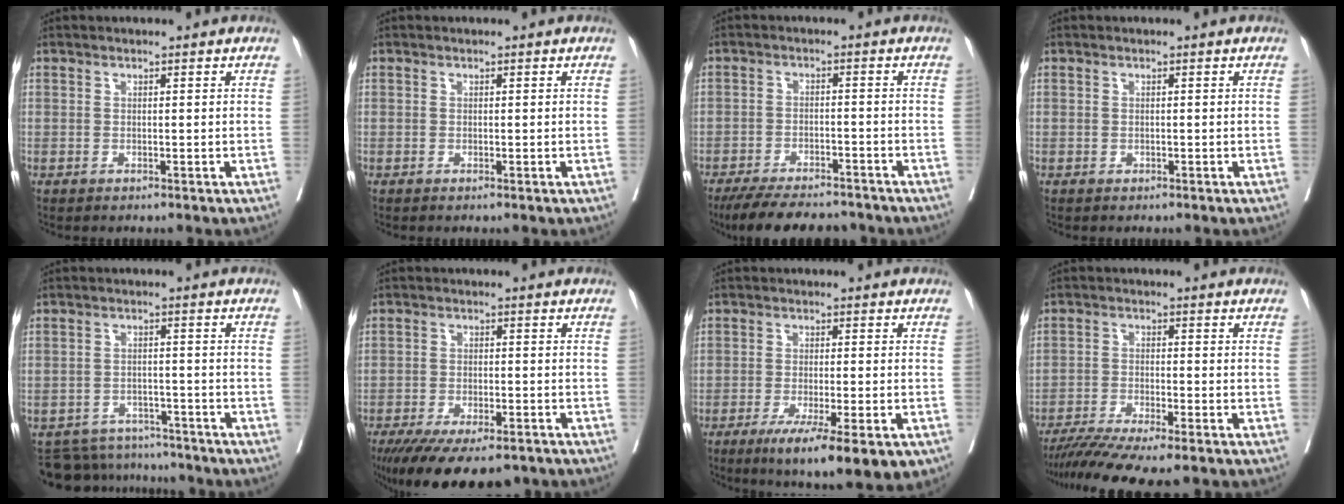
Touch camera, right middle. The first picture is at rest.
{"total": 0.0}
{"total": 11.5, "force": [-10.1, 3.3, 4.4], "torque": [-0.066, -0.003, -0.148]}
{"total": 0.0}
{"total": 8.8, "force": [-8.4, 2.7, 0.0], "torque": [0.004, 0.012, -0.117]}
{"total": 14.6, "force": [-11.1, 5.2, 8.0], "torque": [-0.142, -0.023, -0.162]}
{"total": 11.7, "force": [-6.8, 1.9, 9.3], "torque": [-0.114, -0.022, -0.102]}
{"total": 9.6, "force": [-8.0, 0.2, 5.4], "torque": [-0.081, -0.020, -0.130]}